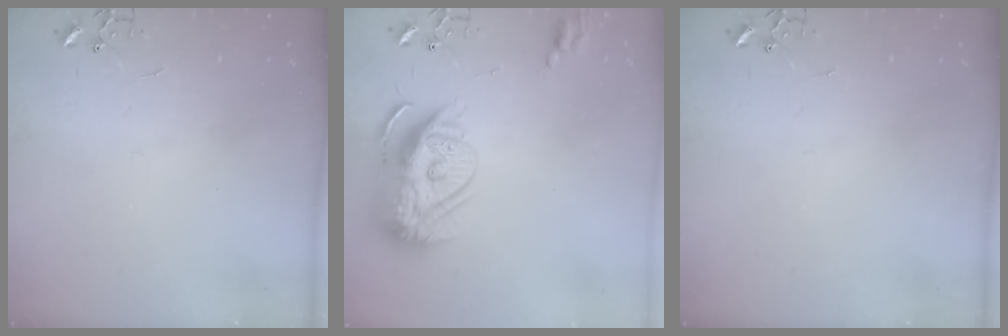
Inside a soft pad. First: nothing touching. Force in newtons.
{"total": 15.1, "press": 15.0, "slide": 1.3}
{"total": 0.0}